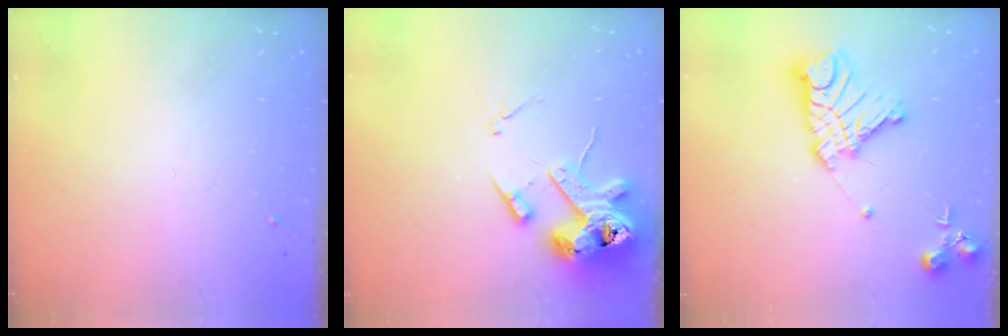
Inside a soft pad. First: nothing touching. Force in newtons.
{"total": 15.6, "press": 15.4, "slide": 2.3}
{"total": 18.2, "press": 18.1, "slide": 1.5}